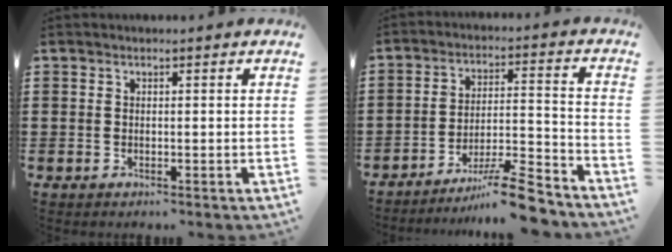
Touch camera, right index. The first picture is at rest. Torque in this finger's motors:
{"motor_torque": [0.40, -0.36, 0.32, 0.05]}